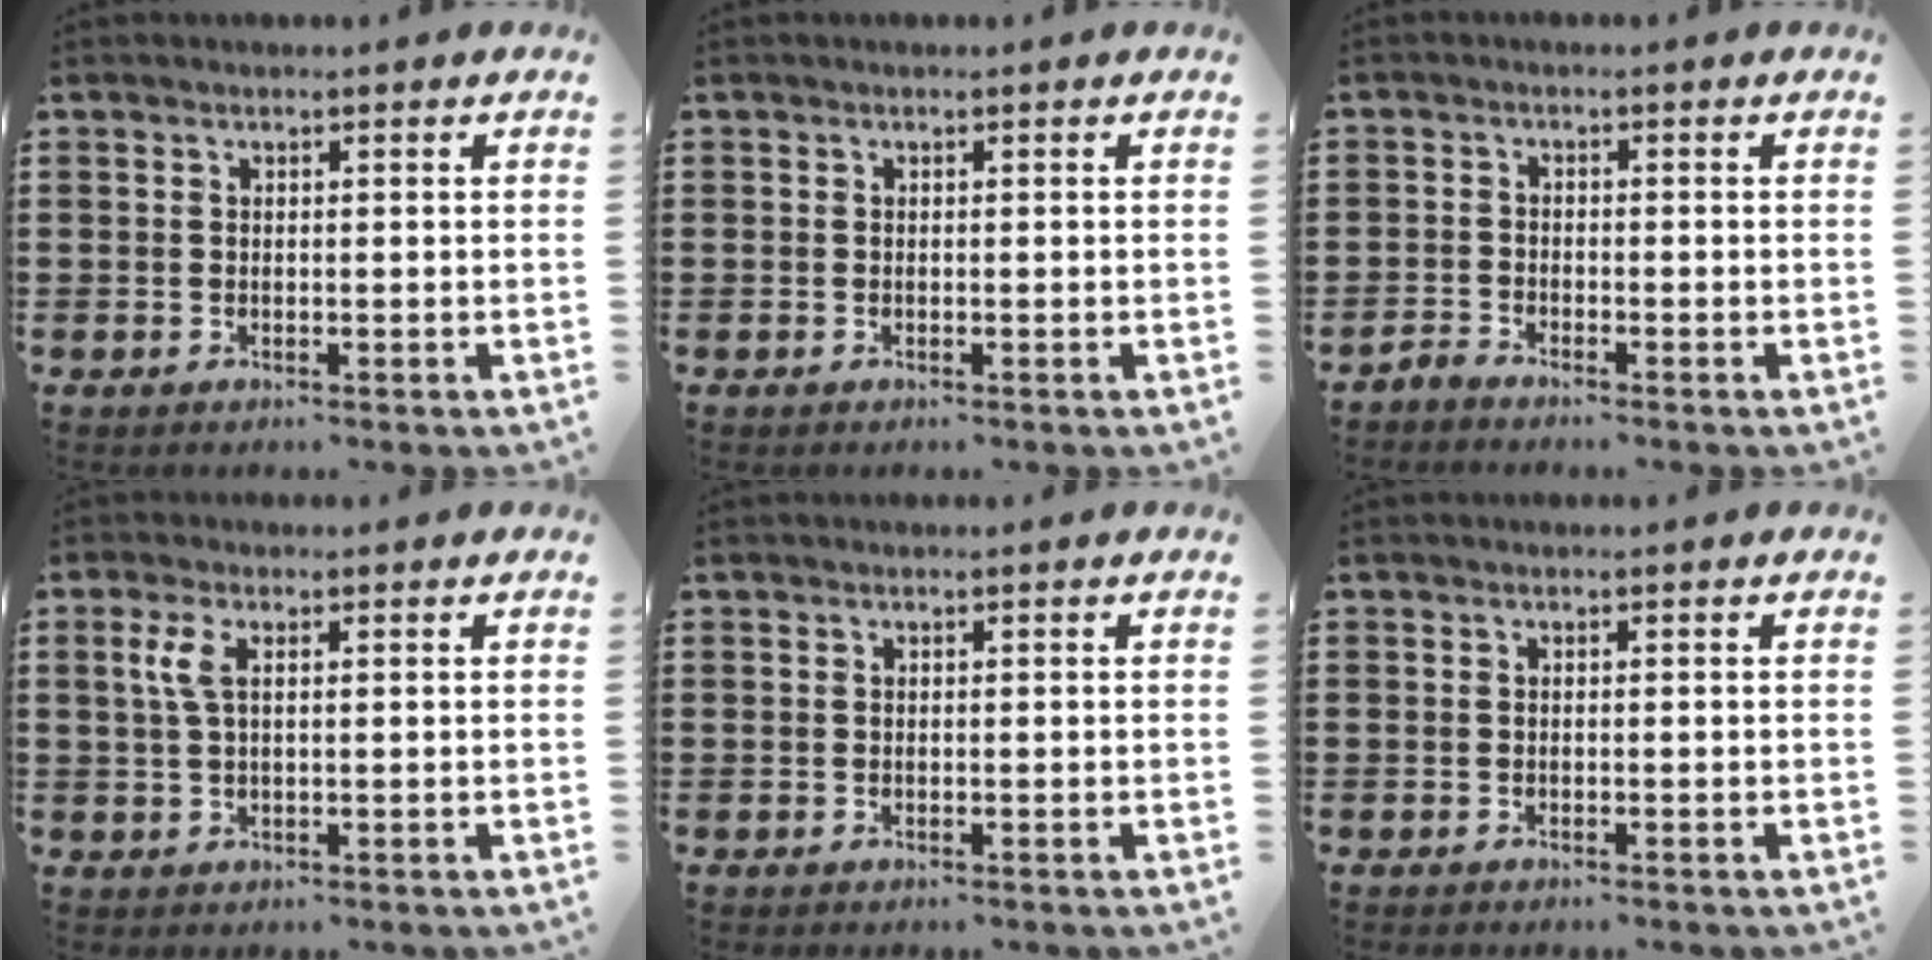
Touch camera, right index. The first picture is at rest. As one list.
[{"total": 0.0}, {"total": 1.7, "force": [-1.7, 0.0, 0.0], "torque": [-0.005, 0.005, -0.036]}, {"total": 3.2, "force": [0.9, 1.2, 2.8], "torque": [-0.066, 0.007, 0.011]}, {"total": 0.0}, {"total": 0.0}]